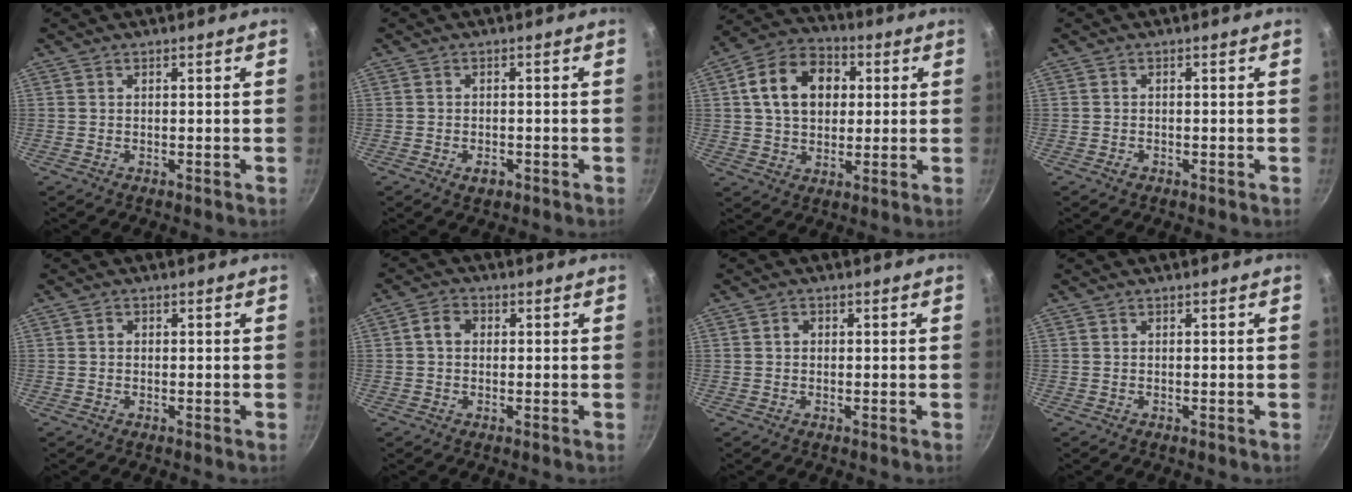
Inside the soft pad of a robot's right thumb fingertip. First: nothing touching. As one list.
[{"total": 2.5, "force": [-1.2, 1.5, 1.5], "torque": [-0.025, 0.007, -0.018]}, {"total": 14.0, "force": [2.9, 10.3, 9.0], "torque": [-0.129, 0.019, 0.035]}, {"total": 1.1, "force": [-0.7, 0.8, 0.5], "torque": [-0.009, 0.003, -0.012]}, {"total": 0.9, "force": [0.0, 0.8, 0.4], "torque": [-0.006, 0.005, -0.001]}, {"total": 3.7, "force": [0.4, 2.9, 2.2], "torque": [-0.031, 0.010, -0.001]}, {"total": 1.3, "force": [0.1, 1.1, 0.7], "torque": [-0.011, 0.006, 0.000]}, {"total": 0.0}]